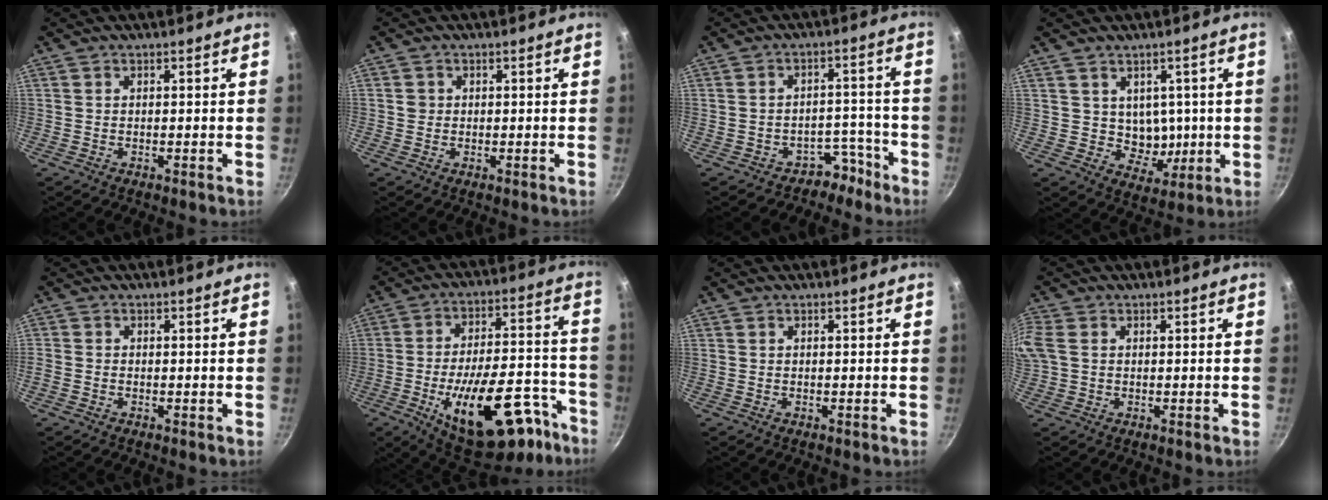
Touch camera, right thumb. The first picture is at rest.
{"total": 1.5, "force": [0.1, 1.5, 0.3], "torque": [-0.001, 0.006, 0.000]}
{"total": 5.3, "force": [-3.9, 3.4, 0.9], "torque": [0.040, 0.059, -0.047]}
{"total": 6.6, "force": [1.1, 5.8, 3.1], "torque": [-0.018, -0.015, 0.027]}
{"total": 0.9, "force": [-0.6, 0.6, 0.4], "torque": [-0.013, 0.002, -0.014]}
{"total": 26.3, "force": [-13.0, 11.9, 19.5], "torque": [-0.241, 0.067, -0.176]}
{"total": 0.0}
{"total": 4.3, "force": [0.6, 3.2, 2.8], "torque": [-0.065, 0.006, 0.009]}